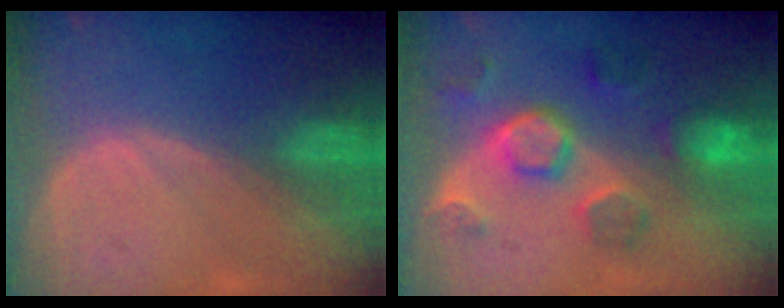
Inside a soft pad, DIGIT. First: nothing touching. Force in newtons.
{"total": 8.7, "press": 7.9, "slide": 3.7}